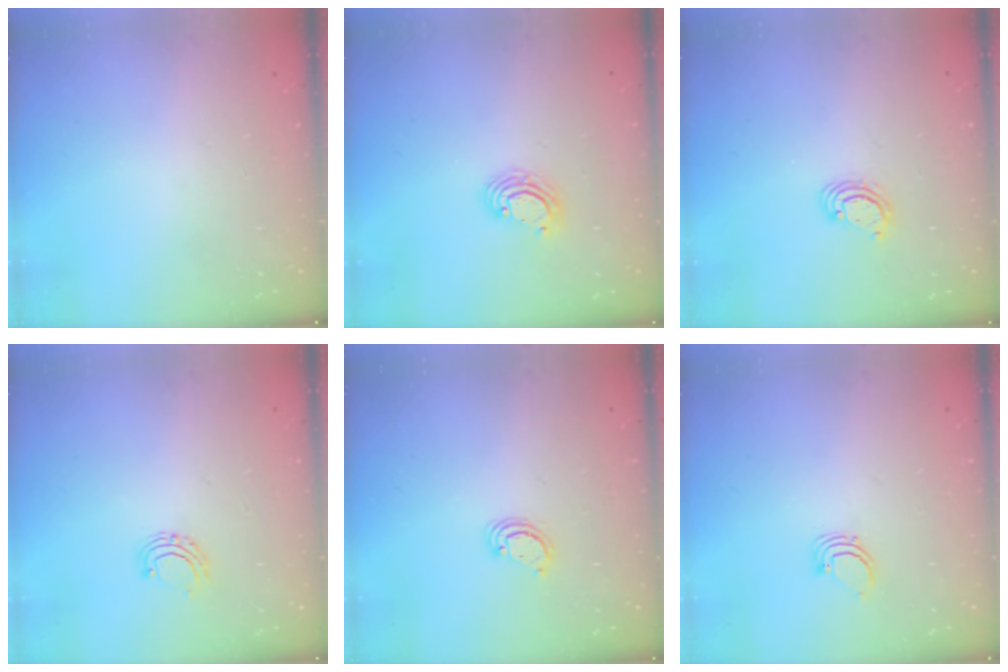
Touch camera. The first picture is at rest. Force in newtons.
{"total": 3.6, "press": 3.6, "slide": 0.2}
{"total": 3.5, "press": 3.5, "slide": 0.3}
{"total": 5.2, "press": 5.2, "slide": 0.6}
{"total": 2.6, "press": 2.6, "slide": 0.3}
{"total": 2.3, "press": 2.3, "slide": 0.1}